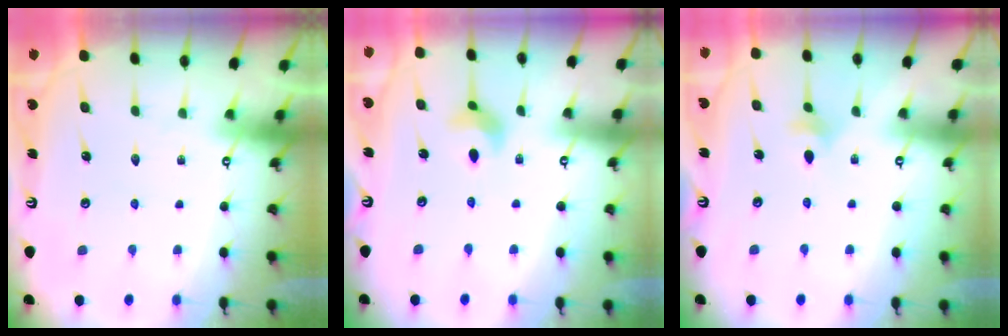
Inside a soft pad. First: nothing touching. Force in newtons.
{"total": 4.6, "press": 4.6, "slide": 0.7}
{"total": 4.6, "press": 4.5, "slide": 1.0}